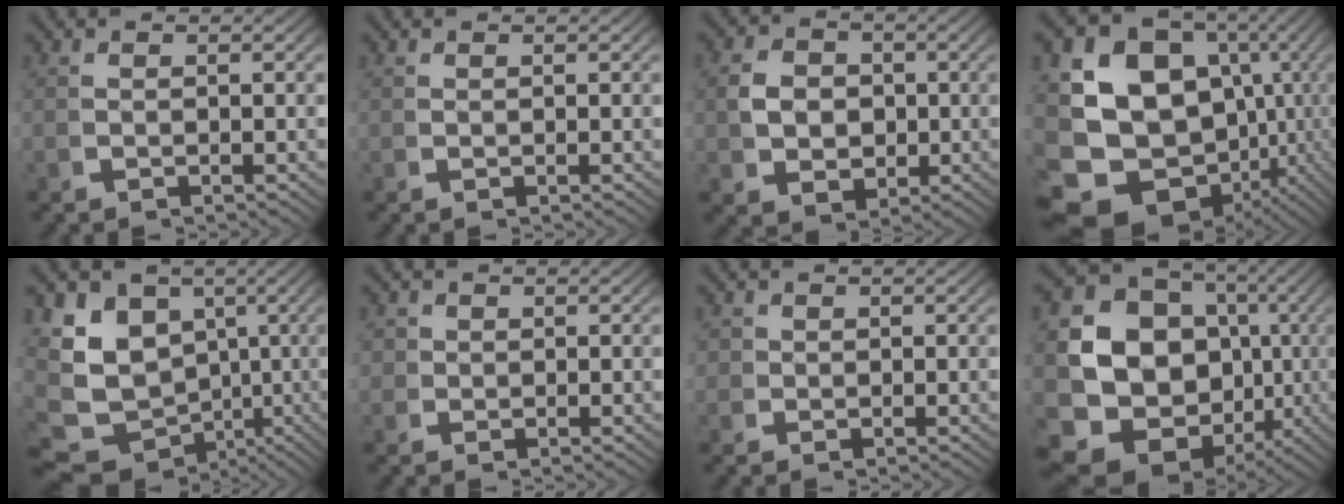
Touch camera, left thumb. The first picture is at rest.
{"total": 0.0}
{"total": 5.4, "force": [0.1, 4.4, 3.1], "torque": [-0.053, -0.021, 0.012]}
{"total": 24.3, "force": [-4.3, 19.0, 14.5], "torque": [-0.308, -0.084, -0.051]}
{"total": 13.8, "force": [-1.6, 11.5, 7.4], "torque": [-0.158, -0.057, -0.015]}
{"total": 1.8, "force": [0.4, 1.7, 0.4], "torque": [-0.007, -0.004, 0.005]}
{"total": 1.4, "force": [0.3, 1.3, 0.3], "torque": [-0.003, -0.003, 0.003]}
{"total": 17.8, "force": [-0.7, 14.3, 10.6], "torque": [-0.234, -0.052, -0.002]}